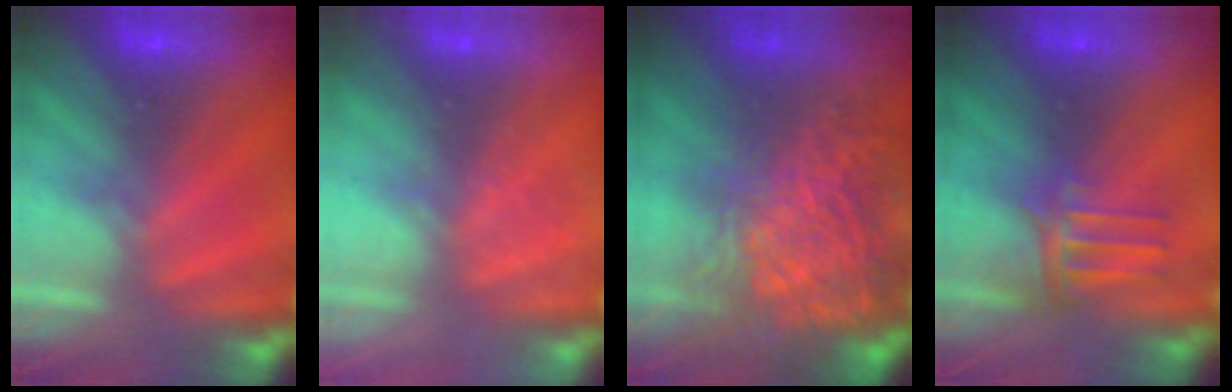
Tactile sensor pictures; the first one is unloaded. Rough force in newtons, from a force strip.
{"total": 2.3}
{"total": 7.4}
{"total": 3.8}